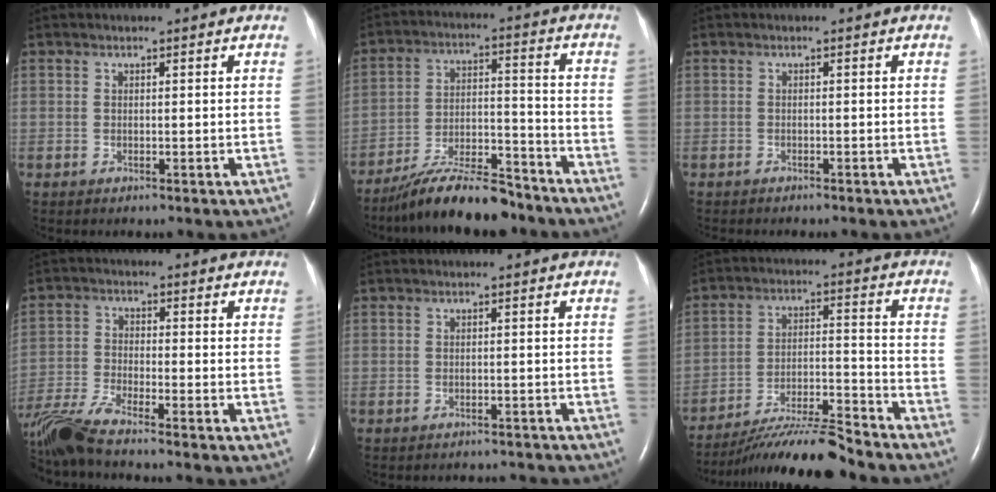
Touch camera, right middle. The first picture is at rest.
{"total": 12.8, "force": [-11.1, 2.2, 5.9], "torque": [-0.100, 0.005, -0.193]}
{"total": 3.3, "force": [-2.9, 0.6, 1.4], "torque": [-0.025, -0.006, -0.030]}
{"total": 9.8, "force": [-8.5, -0.2, 5.0], "torque": [-0.113, -0.023, -0.166]}
{"total": 4.5, "force": [-4.4, 1.2, 0.4], "torque": [-0.008, -0.004, -0.044]}
{"total": 13.0, "force": [-11.8, -0.4, 5.4], "torque": [-0.091, -0.004, -0.205]}